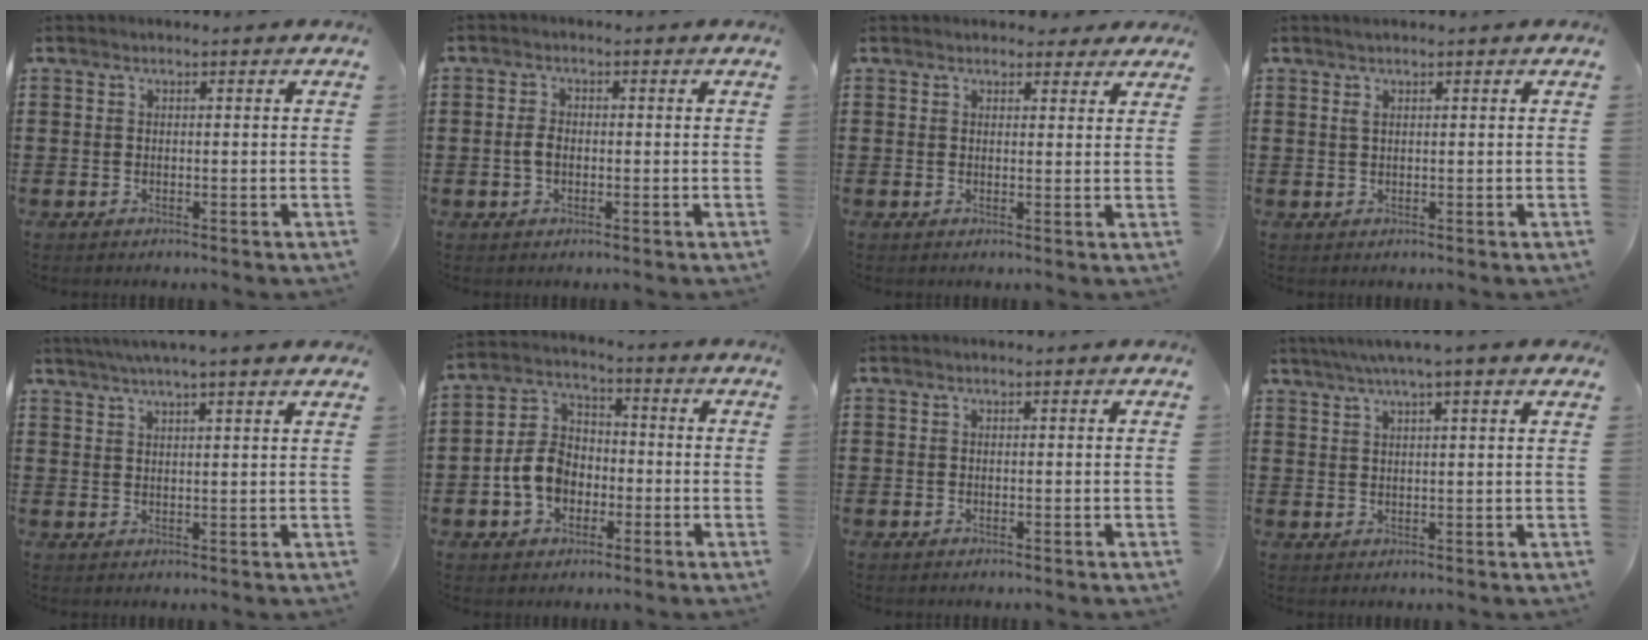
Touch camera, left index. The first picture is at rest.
{"total": 2.5, "force": [-0.3, 1.5, 2.0], "torque": [-0.055, -0.001, -0.011]}
{"total": 2.3, "force": [2.0, 0.9, 0.5], "torque": [-0.007, 0.000, 0.036]}
{"total": 1.3, "force": [0.6, 0.2, 1.1], "torque": [-0.023, 0.003, 0.010]}
{"total": 3.7, "force": [3.1, -0.5, 2.0], "torque": [-0.047, -0.005, 0.055]}
{"total": 8.0, "force": [-2.5, 6.1, 4.6], "torque": [-0.120, 0.015, -0.054]}
{"total": 0.0}
{"total": 3.8, "force": [2.7, -0.3, 2.7], "torque": [-0.060, 0.001, 0.047]}